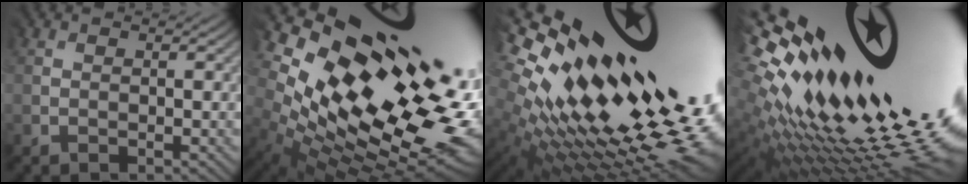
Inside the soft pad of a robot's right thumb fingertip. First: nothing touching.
{"total": 17.8, "force": [3.6, 9.8, 14.4], "torque": [-0.272, 0.006, 0.096]}
{"total": 18.2, "force": [4.6, 8.3, 15.6], "torque": [-0.296, 0.002, 0.126]}
{"total": 19.7, "force": [4.8, 8.0, 17.4], "torque": [-0.297, -0.009, 0.120]}